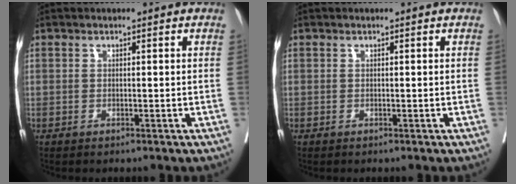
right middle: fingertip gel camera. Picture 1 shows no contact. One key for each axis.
{"total": 0.0}